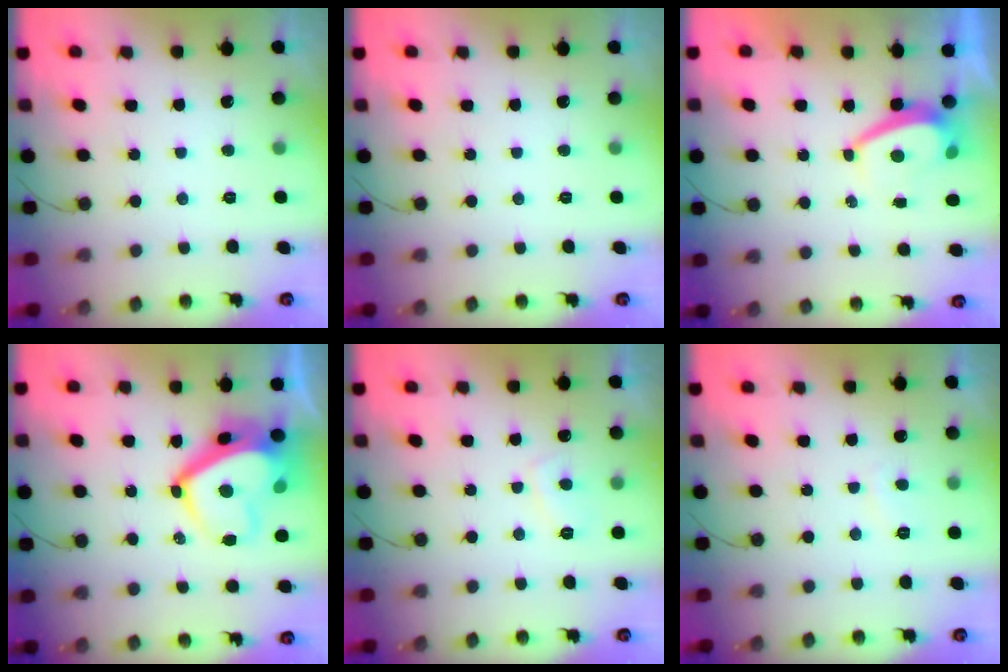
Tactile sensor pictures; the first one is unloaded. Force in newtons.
{"total": 0.0}
{"total": 3.2, "press": 3.1, "slide": 0.6}
{"total": 13.2, "press": 12.9, "slide": 2.5}
{"total": 3.3, "press": 3.2, "slide": 0.9}
{"total": 2.0, "press": 1.9, "slide": 0.6}